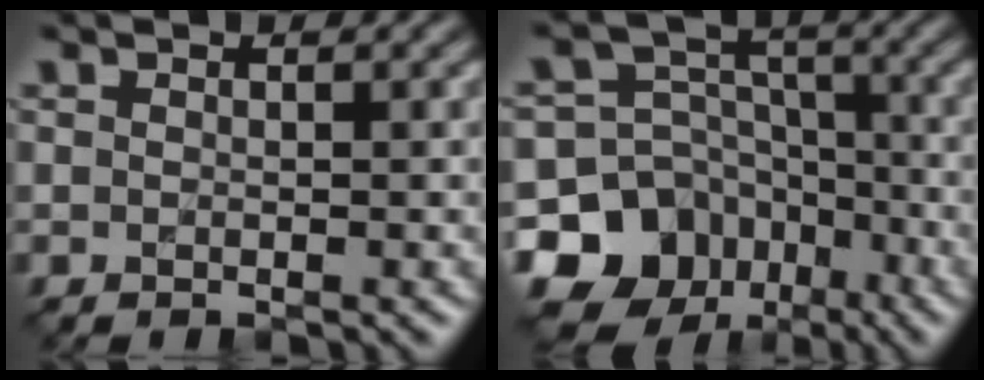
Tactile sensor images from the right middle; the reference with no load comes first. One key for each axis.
{"total": 15.5, "fx": -9.3, "fy": 12.0, "fz": 3.3, "tx": -0.081, "ty": -0.047, "tz": -0.163}